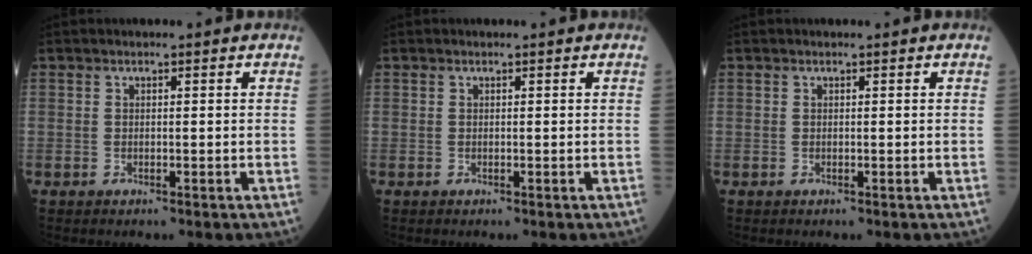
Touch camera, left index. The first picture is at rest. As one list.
[{"total": 0.0}, {"total": 0.0}]